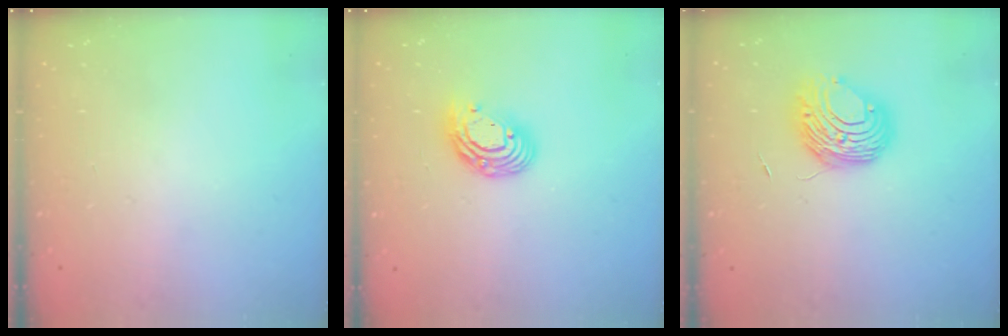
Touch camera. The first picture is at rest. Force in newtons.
{"total": 9.8, "press": 9.8, "slide": 0.9}
{"total": 9.1, "press": 9.1, "slide": 0.4}